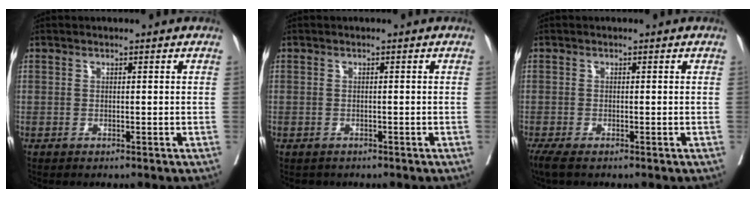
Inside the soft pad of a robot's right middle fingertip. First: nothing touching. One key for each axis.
{"total": 0.9, "fx": -0.7, "fy": 0.5, "fz": 0.0, "tx": -0.009, "ty": 0.000, "tz": -0.011}
{"total": 2.8, "fx": -2.2, "fy": 0.5, "fz": 1.7, "tx": -0.035, "ty": -0.013, "tz": -0.039}